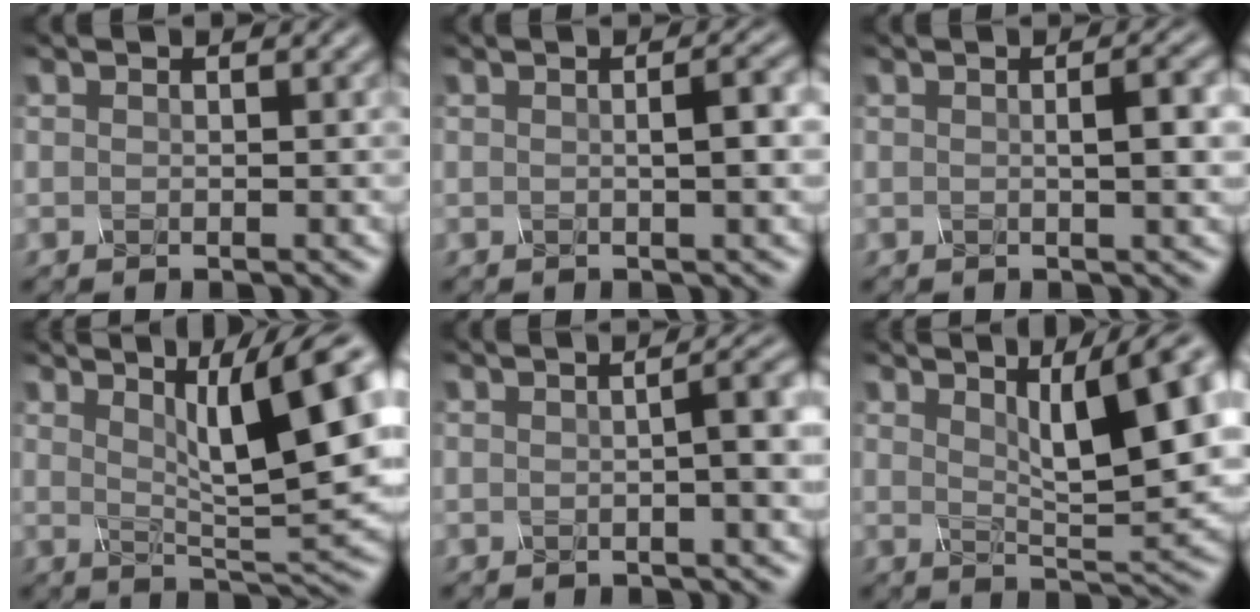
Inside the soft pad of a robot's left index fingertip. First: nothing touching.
{"total": 3.1, "force": [0.1, 0.9, 3.0], "torque": [-0.030, 0.010, -0.005]}
{"total": 3.5, "force": [0.2, 1.0, 3.4], "torque": [-0.037, 0.009, -0.002]}
{"total": 11.2, "force": [4.4, 2.3, 10.0], "torque": [-0.134, 0.008, 0.076]}
{"total": 5.6, "force": [0.2, 1.8, 5.2], "torque": [-0.043, 0.019, -0.002]}
{"total": 11.9, "force": [4.6, 3.9, 10.3], "torque": [-0.103, 0.023, 0.061]}